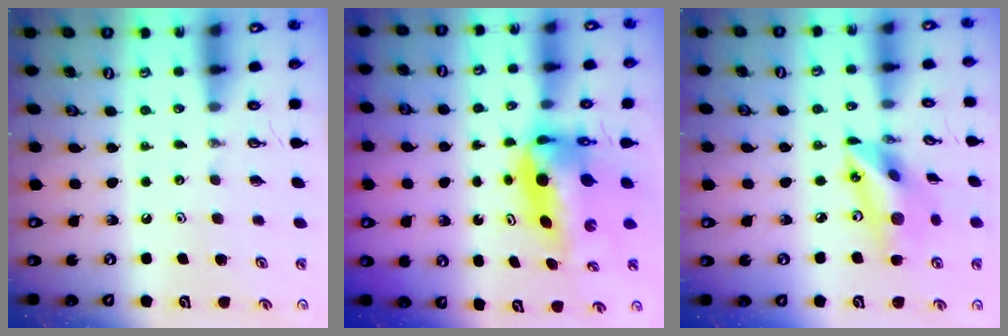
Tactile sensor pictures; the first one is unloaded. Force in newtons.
{"total": 8.3, "press": 7.0, "slide": 4.4}
{"total": 15.7, "press": 15.3, "slide": 3.7}